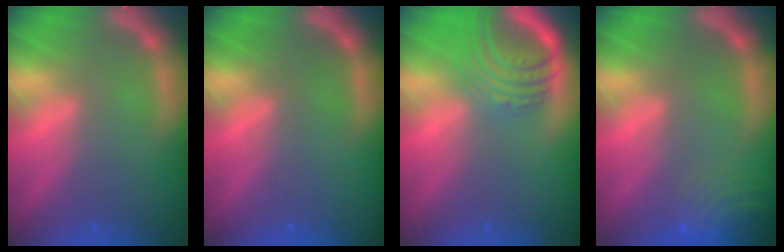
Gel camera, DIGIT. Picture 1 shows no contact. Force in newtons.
{"total": 0.0}
{"total": 7.1}
{"total": 7.0}